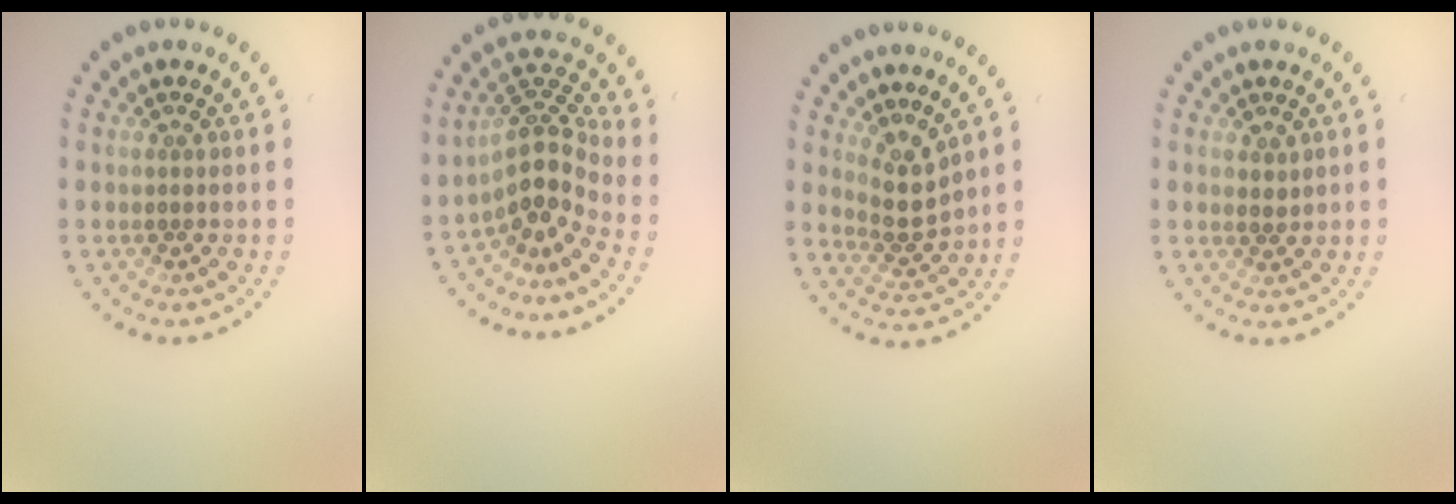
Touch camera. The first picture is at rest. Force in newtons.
{"total": 4.1, "press": 2.8, "slide": 2.9}
{"total": 2.8, "press": 2.1, "slide": 1.9}
{"total": 0.5, "press": 0.4, "slide": 0.3}